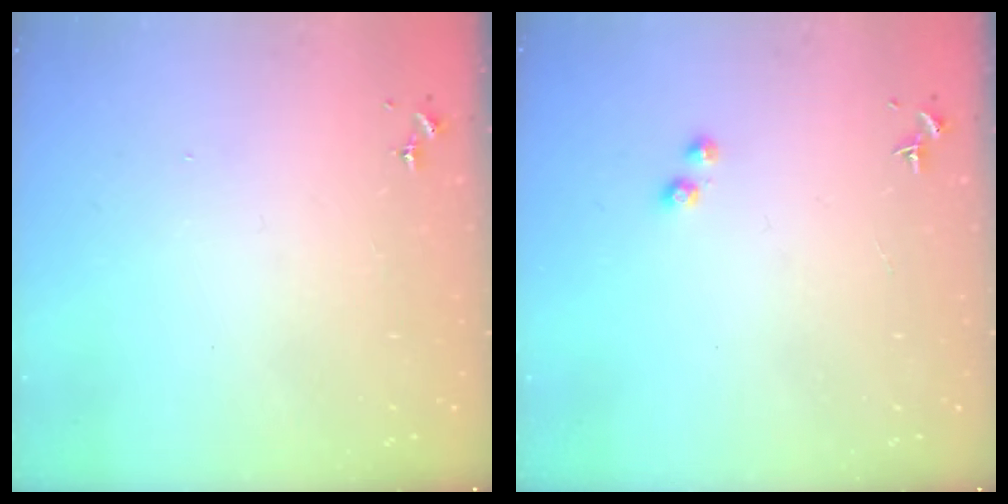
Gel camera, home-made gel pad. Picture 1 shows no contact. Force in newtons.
{"total": 2.4, "press": 2.3, "slide": 0.9}